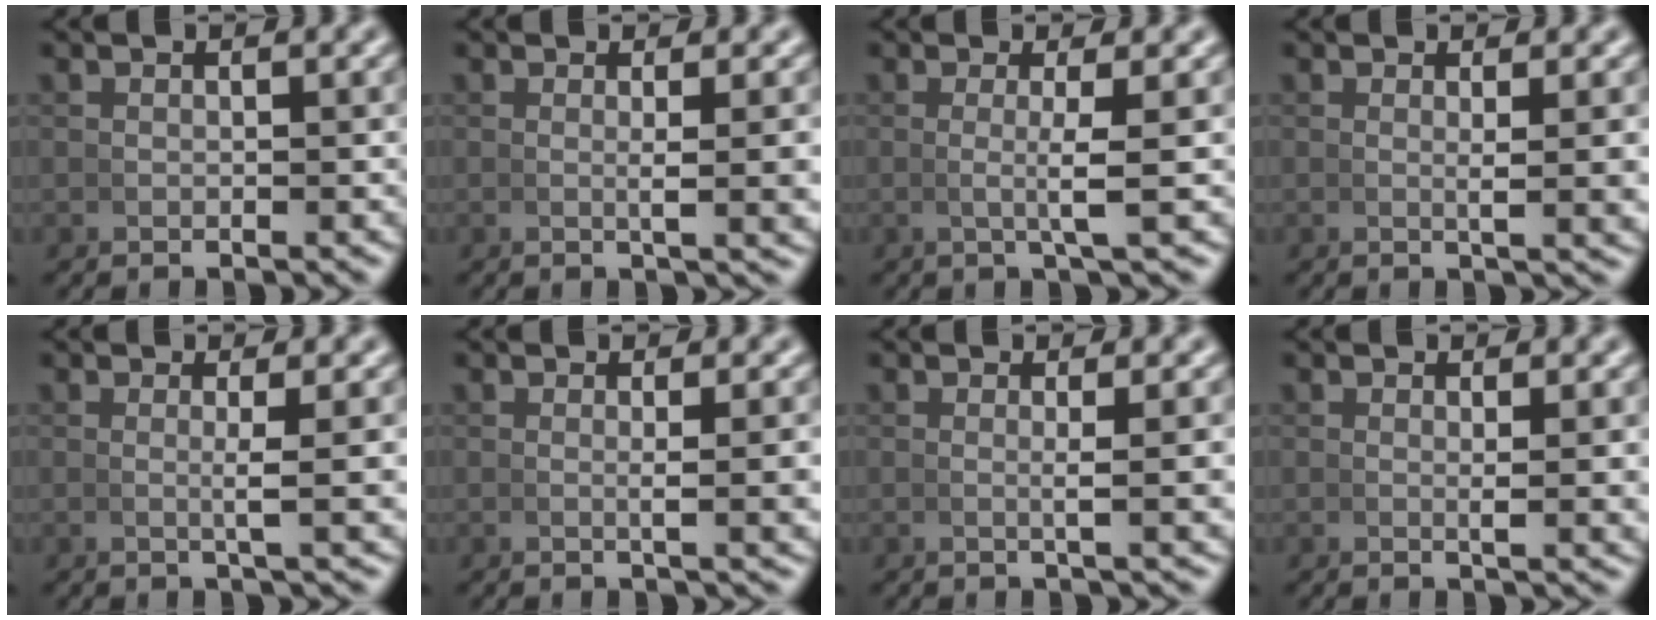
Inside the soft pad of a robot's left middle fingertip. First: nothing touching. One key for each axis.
{"total": 2.2, "fx": 0.3, "fy": 0.1, "fz": 2.2, "tx": -0.029, "ty": -0.003, "tz": 0.005}
{"total": 2.1, "fx": 0.3, "fy": -0.5, "fz": 2.0, "tx": -0.039, "ty": -0.009, "tz": 0.007}
{"total": 2.0, "fx": 0.6, "fy": 0.0, "fz": 1.9, "tx": -0.026, "ty": -0.004, "tz": 0.010}
{"total": 1.7, "fx": 0.4, "fy": -0.4, "fz": 1.6, "tx": -0.027, "ty": -0.004, "tz": 0.005}
{"total": 1.8, "fx": 0.3, "fy": 0.0, "fz": 1.8, "tx": -0.025, "ty": -0.001, "tz": 0.004}
{"total": 1.4, "fx": 0.4, "fy": -0.3, "fz": 1.3, "tx": -0.023, "ty": -0.003, "tz": 0.005}
{"total": 1.4, "fx": 0.6, "fy": 0.0, "fz": 1.2, "tx": -0.021, "ty": -0.005, "tz": 0.010}